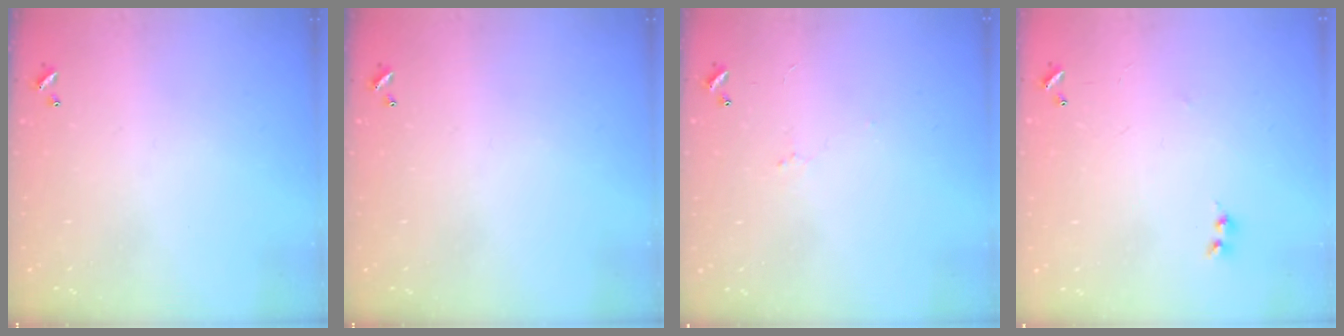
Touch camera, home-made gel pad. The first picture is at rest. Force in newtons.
{"total": 0.0}
{"total": 1.9, "press": 1.8, "slide": 0.6}
{"total": 1.8, "press": 1.8, "slide": 0.3}